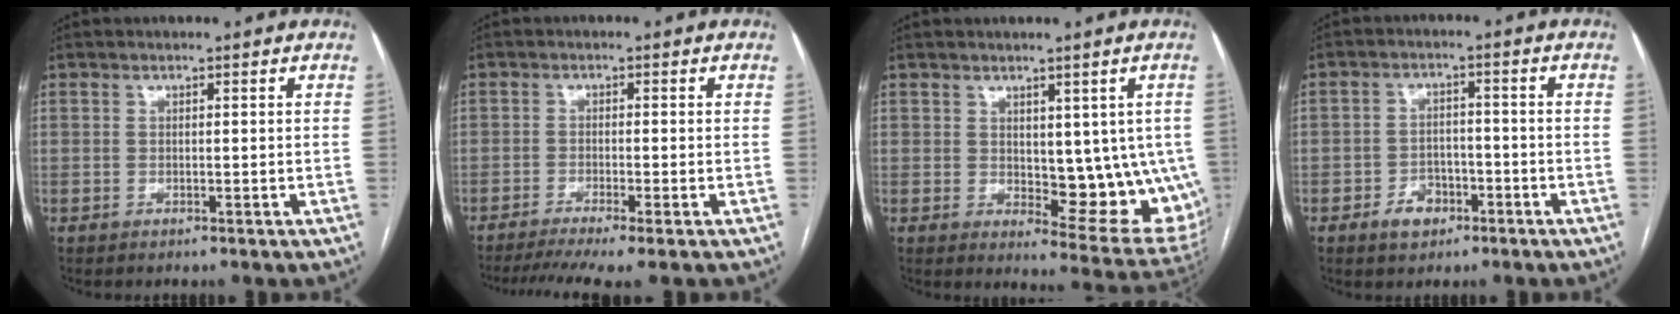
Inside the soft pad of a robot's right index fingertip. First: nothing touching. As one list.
[{"total": 7.1, "force": [-5.4, -0.1, 4.6], "torque": [-0.071, -0.010, -0.086]}, {"total": 12.0, "force": [0.3, 5.7, 10.6], "torque": [-0.112, -0.010, 0.017]}, {"total": 4.7, "force": [-2.5, 3.3, 2.1], "torque": [-0.031, 0.010, -0.036]}]